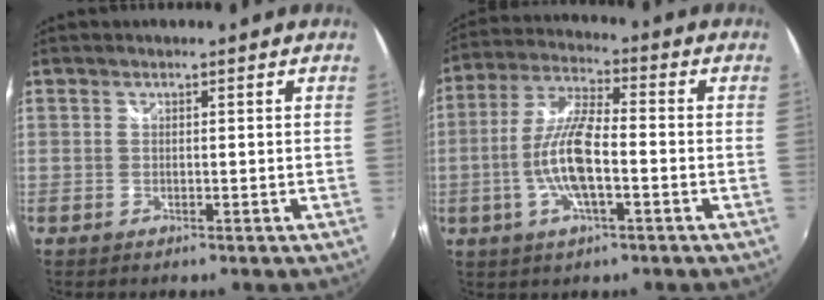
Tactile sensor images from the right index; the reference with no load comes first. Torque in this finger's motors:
{"motor_torque": [1.65, -0.21, 0.95, 0.11]}